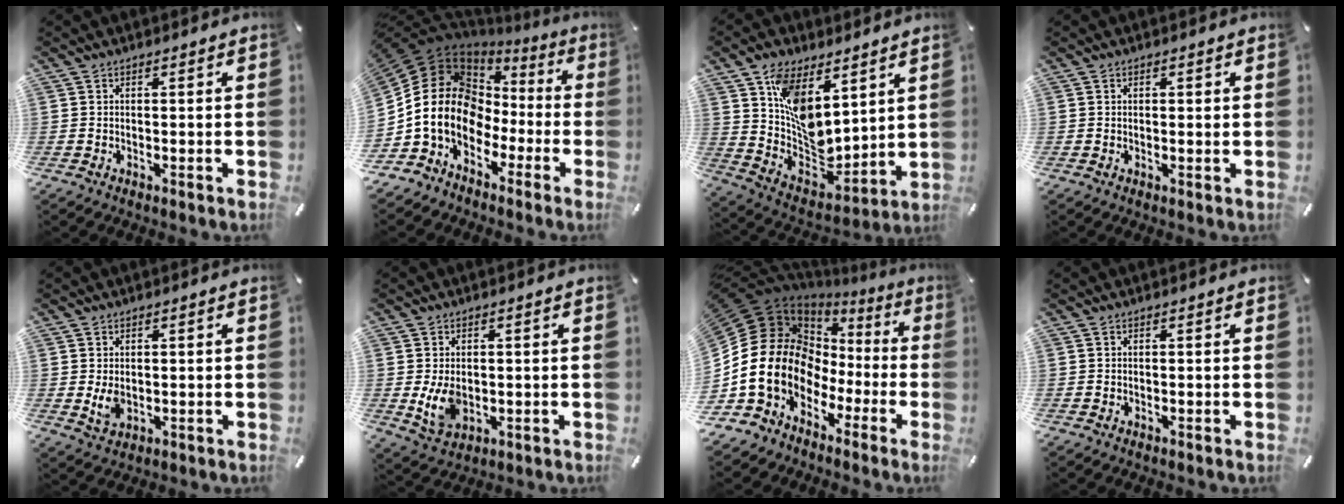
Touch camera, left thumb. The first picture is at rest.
{"total": 17.6, "force": [-1.6, 14.4, 10.0], "torque": [-0.221, -0.007, -0.032]}
{"total": 12.7, "force": [5.3, 8.1, 8.1], "torque": [-0.150, -0.034, 0.109]}
{"total": 0.8, "force": [0.2, 0.3, 0.7], "torque": [-0.015, 0.002, 0.002]}
{"total": 3.6, "force": [0.1, 2.5, 2.5], "torque": [-0.053, -0.006, 0.000]}
{"total": 6.3, "force": [-0.2, 4.6, 4.3], "torque": [-0.088, -0.009, -0.005]}
{"total": 20.1, "force": [-0.8, 16.7, 11.2], "torque": [-0.253, -0.018, 0.002]}
{"total": 0.0}